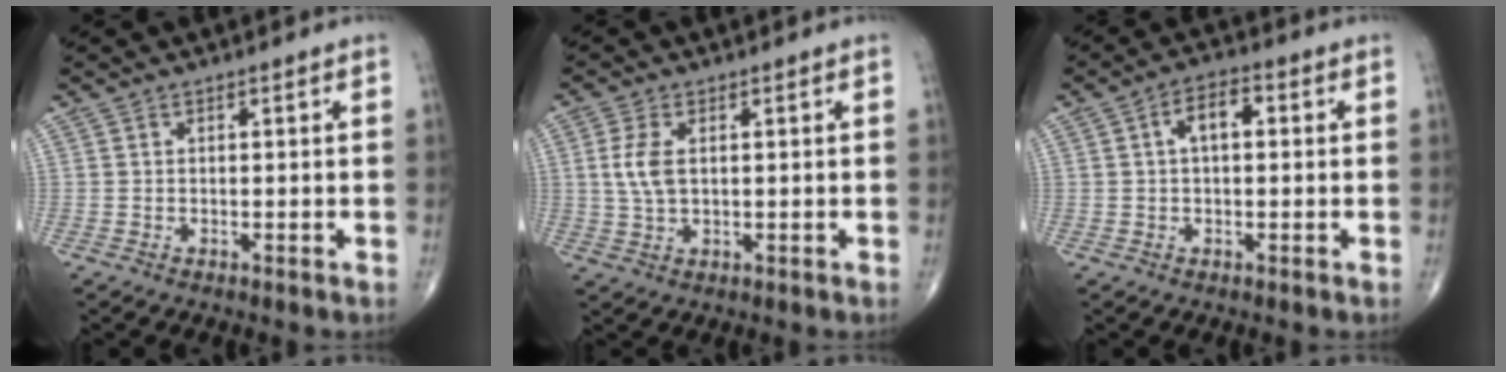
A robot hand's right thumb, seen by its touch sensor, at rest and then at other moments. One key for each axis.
{"total": 5.2, "fx": 0.9, "fy": 2.8, "fz": 4.2, "tx": -0.097, "ty": -0.002, "tz": 0.017}
{"total": 5.3, "fx": 0.8, "fy": 2.8, "fz": 4.4, "tx": -0.069, "ty": 0.016, "tz": 0.006}